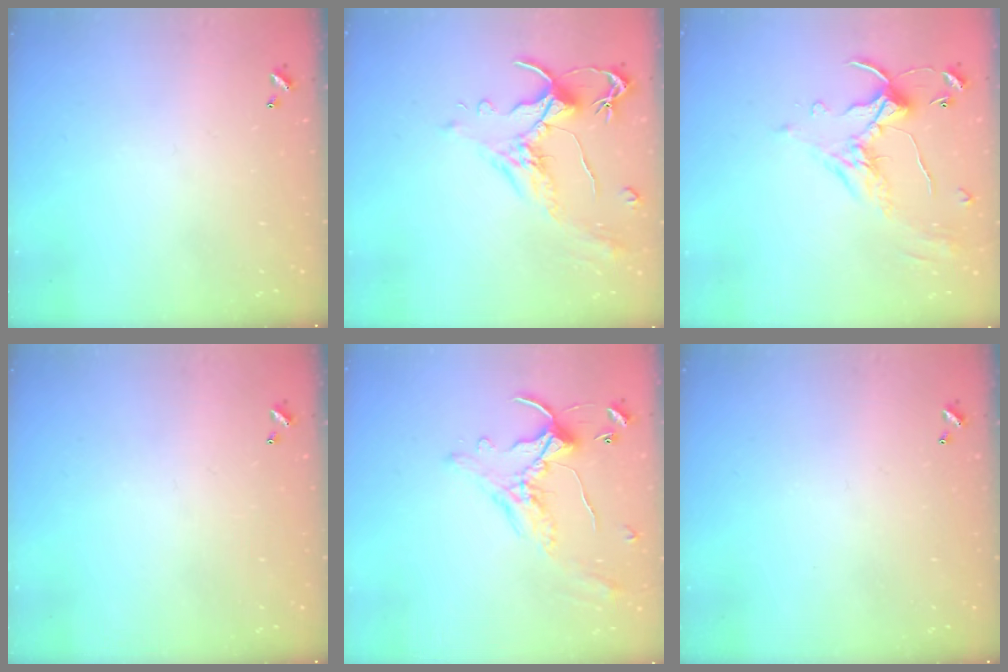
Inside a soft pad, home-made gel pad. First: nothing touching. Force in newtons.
{"total": 1.5, "press": 1.0, "slide": 1.1}
{"total": 1.1, "press": 0.5, "slide": 1.0}
{"total": 0.0}
{"total": 0.9, "press": 0.1, "slide": 0.9}
{"total": 0.0}